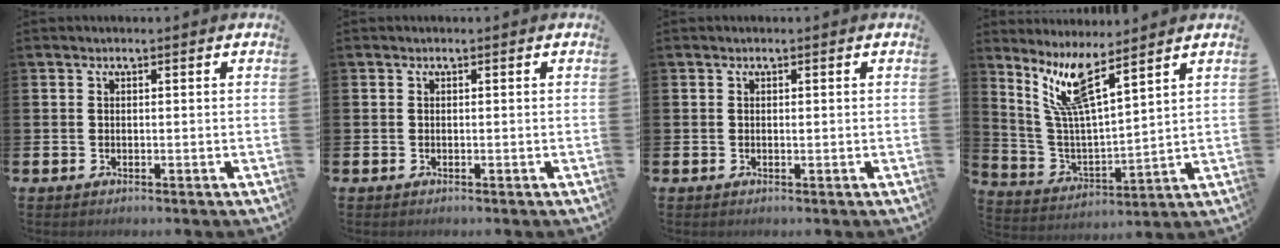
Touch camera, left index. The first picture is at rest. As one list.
[{"total": 0.0}, {"total": 0.0}, {"total": 8.9, "force": [6.6, 1.2, 5.7], "torque": [-0.138, -0.028, 0.117]}]